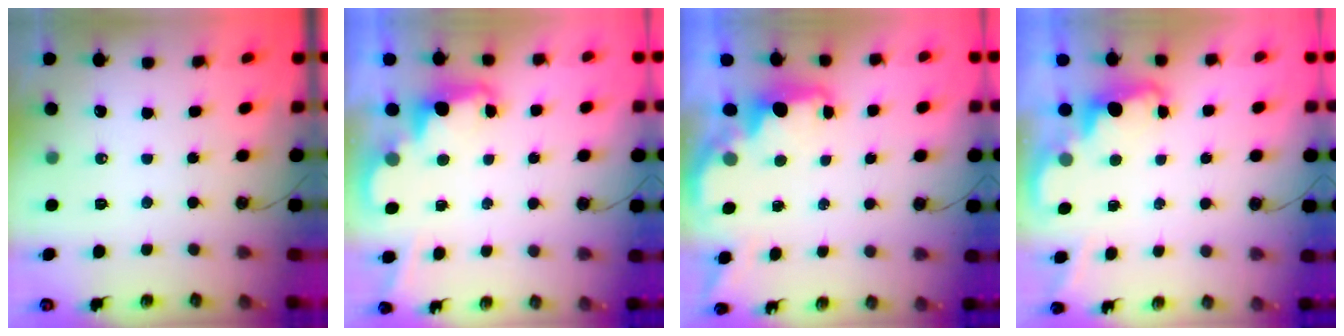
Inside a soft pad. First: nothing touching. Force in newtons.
{"total": 2.4, "press": 2.3, "slide": 0.6}
{"total": 2.0, "press": 2.0, "slide": 0.5}
{"total": 2.1, "press": 2.0, "slide": 0.6}